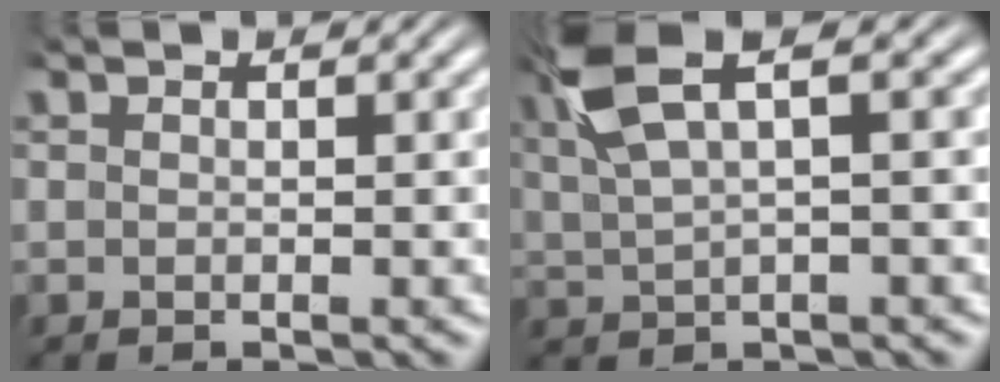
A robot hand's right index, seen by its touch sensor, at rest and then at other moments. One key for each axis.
{"total": 6.5, "fx": 2.9, "fy": 2.8, "fz": 5.1, "tx": -0.105, "ty": 0.012, "tz": 0.053}